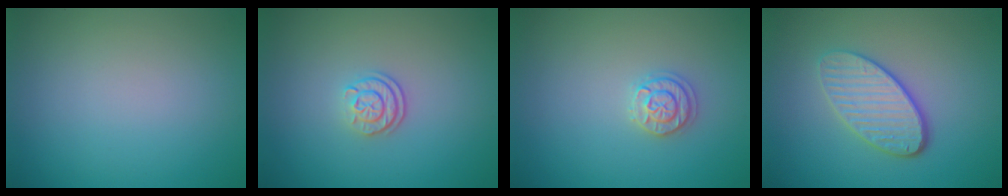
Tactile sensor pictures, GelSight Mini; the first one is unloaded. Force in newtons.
{"total": 2.2, "press": 1.7, "slide": 1.4}
{"total": 1.8, "press": 1.8, "slide": 0.1}
{"total": 4.2, "press": 3.5, "slide": 2.4}